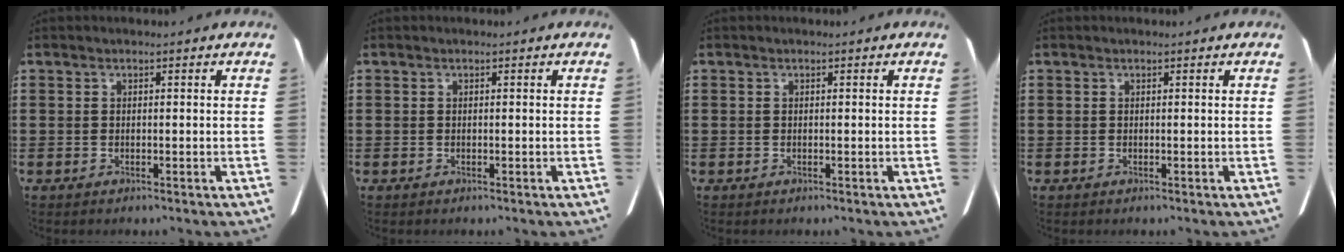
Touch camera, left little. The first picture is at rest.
{"total": 0.0}
{"total": 0.0}
{"total": 0.0}